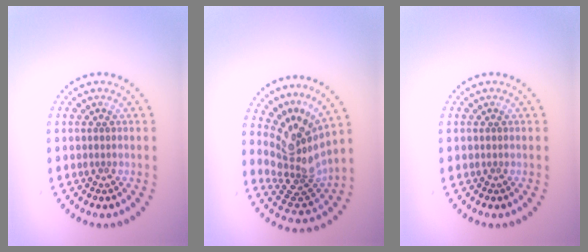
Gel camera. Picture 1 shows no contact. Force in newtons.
{"total": 4.6, "press": 3.0, "slide": 3.4}
{"total": 0.0}